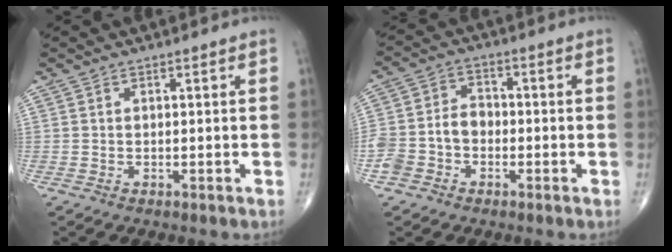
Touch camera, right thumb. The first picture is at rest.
{"total": 7.7, "force": [-2.4, 6.1, 4.1], "torque": [-0.072, 0.033, -0.050]}